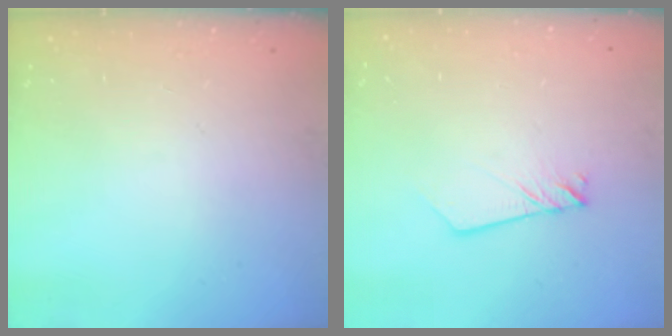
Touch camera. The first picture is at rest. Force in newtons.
{"total": 2.4, "press": 2.4, "slide": 0.1}